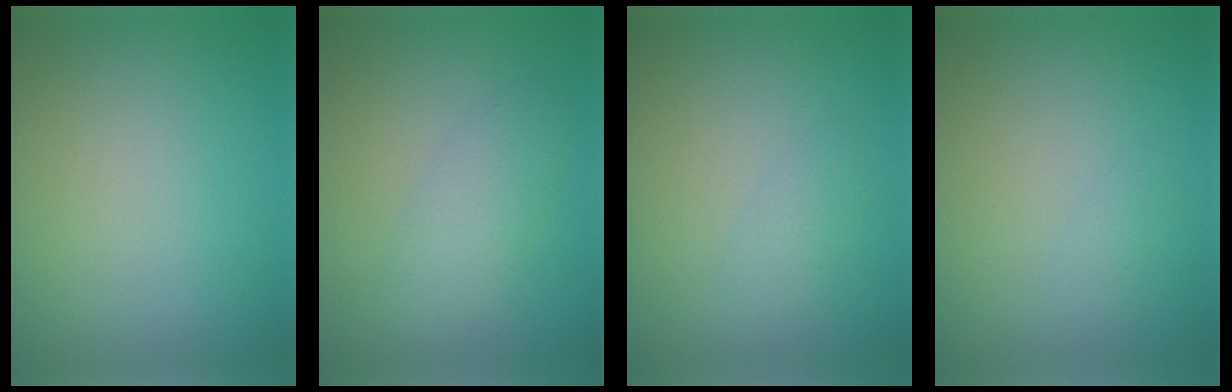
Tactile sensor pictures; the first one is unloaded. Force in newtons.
{"total": 2.8, "press": 2.8, "slide": 0.1}
{"total": 1.2, "press": 1.2, "slide": 0.0}
{"total": 0.5, "press": 0.5, "slide": 0.0}